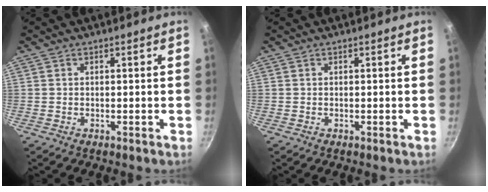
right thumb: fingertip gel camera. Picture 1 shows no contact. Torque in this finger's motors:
{"motor_torque": [0.05, 0.00, 0.01, -0.01, 0.00]}